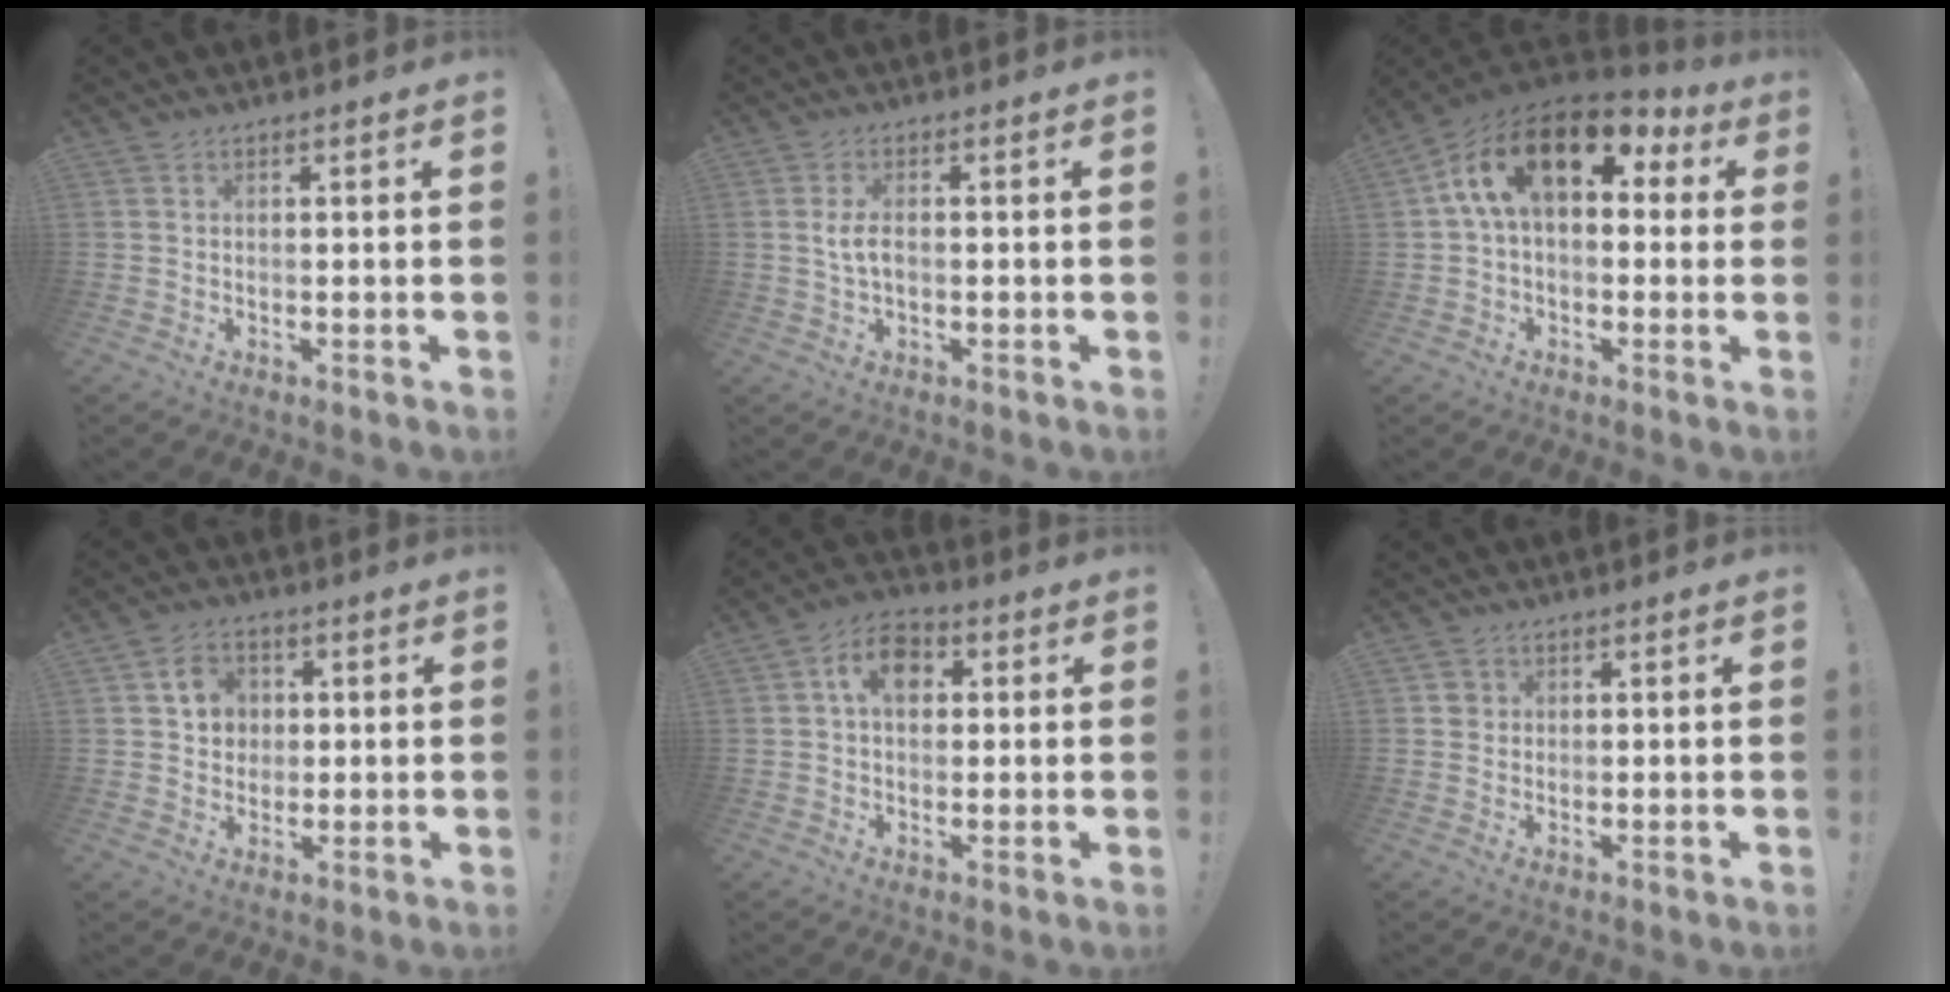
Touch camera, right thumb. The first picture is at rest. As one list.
[{"total": 4.4, "force": [-0.2, 2.2, 3.8], "torque": [-0.075, 0.007, -0.005]}, {"total": 18.5, "force": [6.7, 9.5, 14.4], "torque": [-0.248, -0.017, 0.116]}, {"total": 7.8, "force": [2.3, 6.7, 3.3], "torque": [-0.049, 0.001, 0.046]}, {"total": 9.4, "force": [2.5, 6.4, 6.4], "torque": [-0.095, 0.008, 0.046]}, {"total": 2.1, "force": [0.4, 2.0, 0.4], "torque": [-0.007, 0.005, 0.009]}]